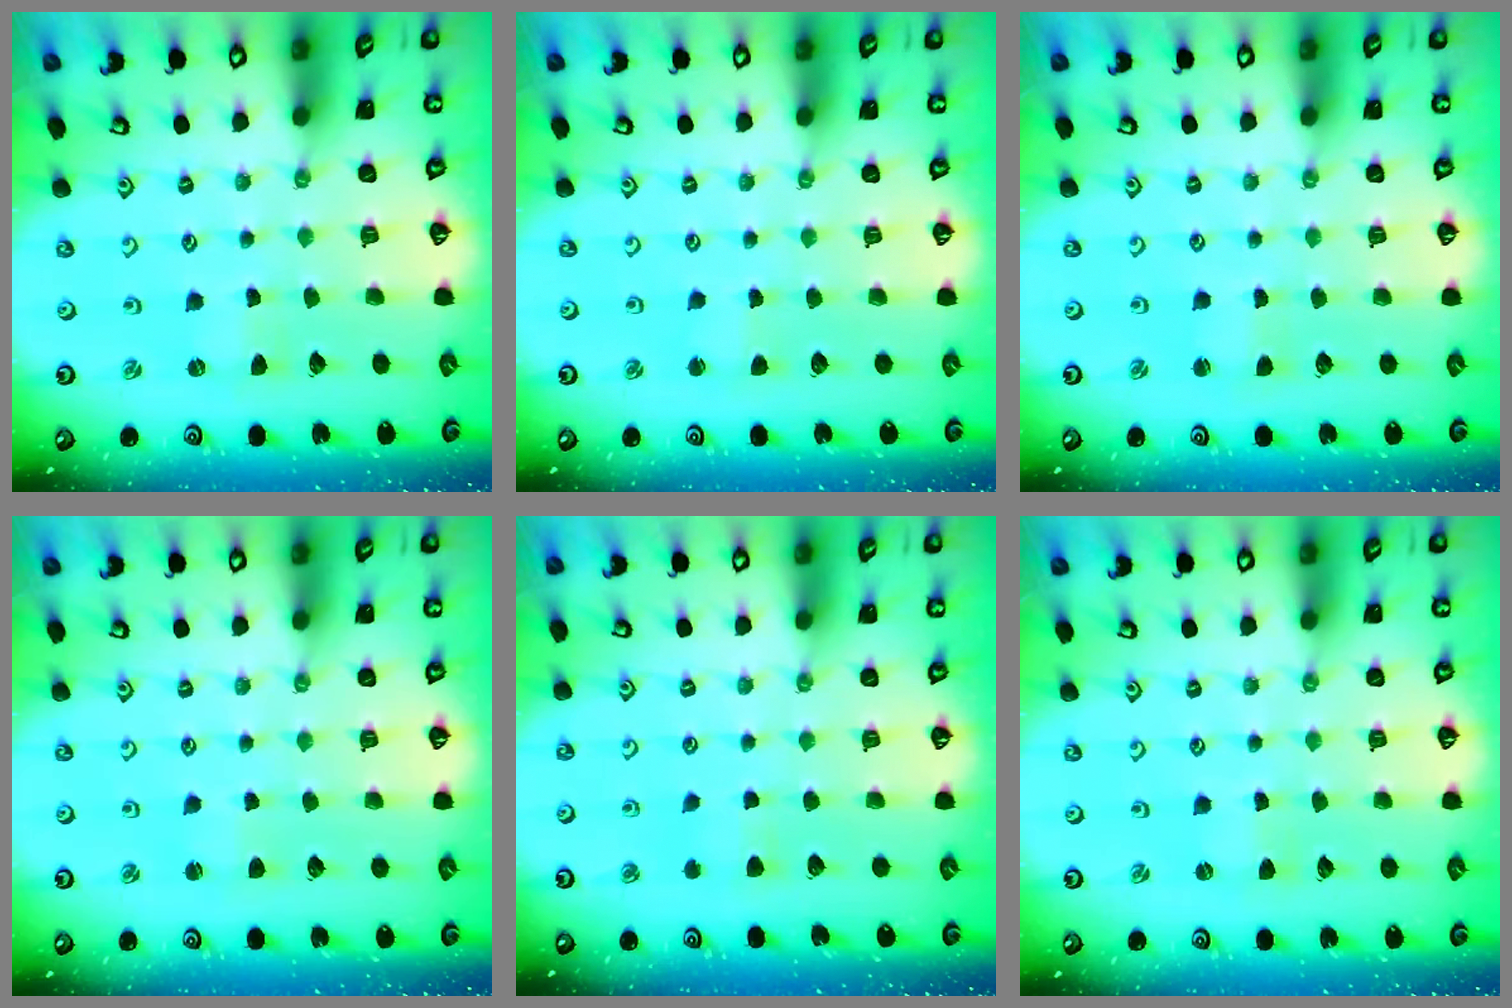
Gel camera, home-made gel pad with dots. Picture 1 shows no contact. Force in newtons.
{"total": 1.8, "press": 1.7, "slide": 0.3}
{"total": 1.1, "press": 1.1, "slide": 0.3}
{"total": 1.3, "press": 1.2, "slide": 0.2}
{"total": 3.8, "press": 3.7, "slide": 0.8}
{"total": 0.0}